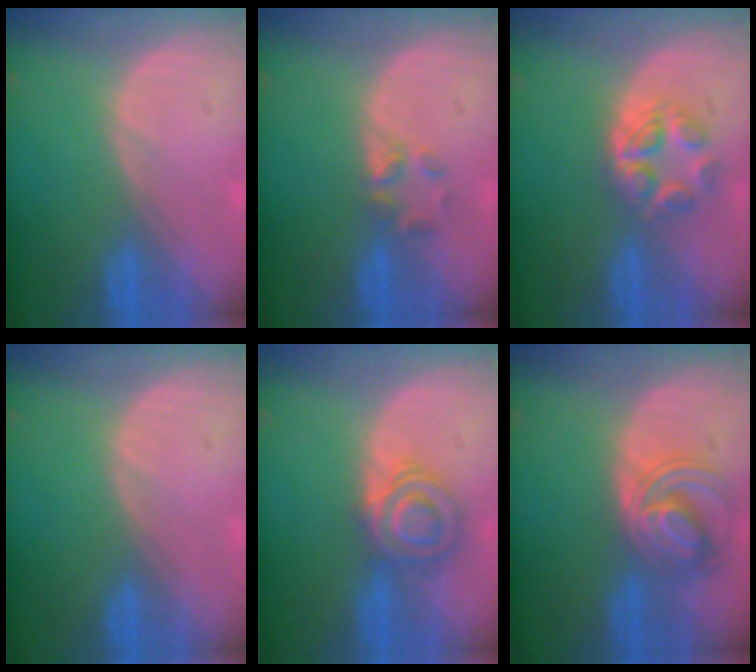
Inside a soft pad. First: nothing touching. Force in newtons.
{"total": 2.3, "press": 2.2, "slide": 0.8}
{"total": 5.6, "press": 5.0, "slide": 2.5}
{"total": 0.0}
{"total": 5.8, "press": 5.7, "slide": 1.1}
{"total": 6.4, "press": 6.3, "slide": 0.7}